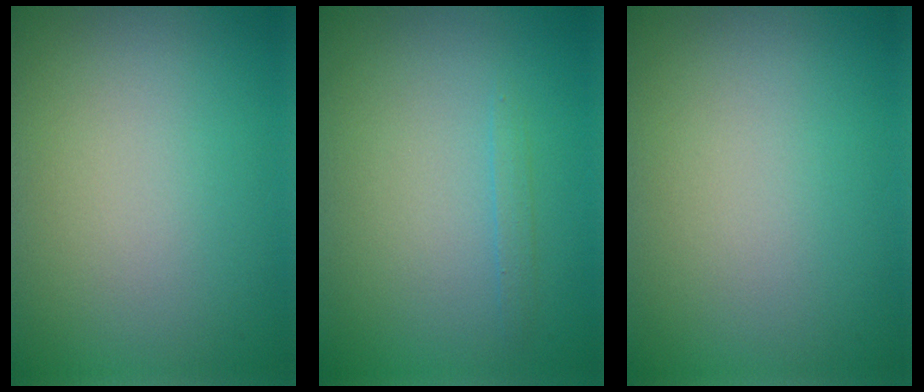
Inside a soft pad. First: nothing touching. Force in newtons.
{"total": 0.7, "press": 0.7, "slide": 0.1}
{"total": 0.0}